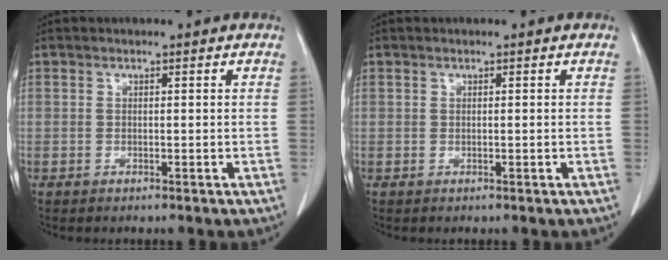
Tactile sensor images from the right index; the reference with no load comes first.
{"total": 0.0}